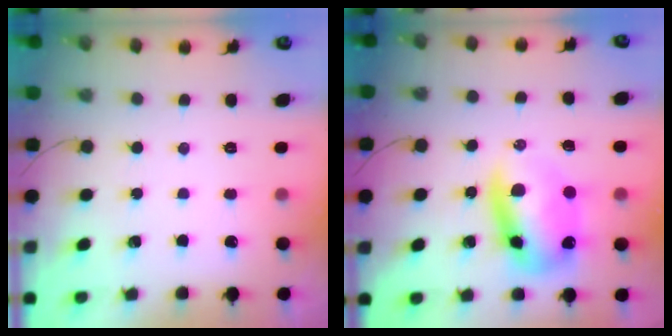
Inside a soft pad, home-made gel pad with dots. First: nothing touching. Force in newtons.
{"total": 11.0, "press": 10.6, "slide": 2.7}